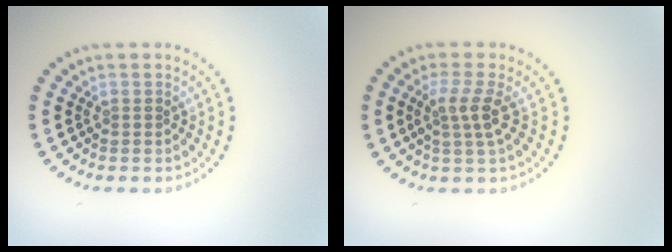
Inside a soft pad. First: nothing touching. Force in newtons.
{"total": 2.5, "press": 1.9, "slide": 1.6}